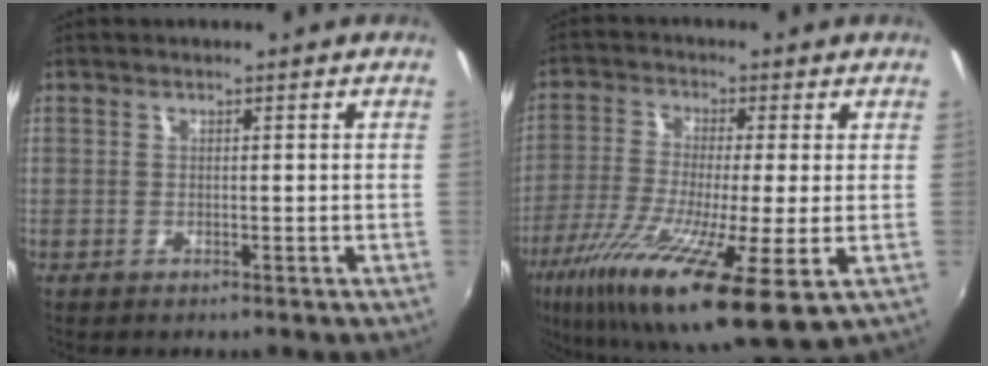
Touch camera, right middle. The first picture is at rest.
{"total": 18.0, "force": [-7.2, 2.6, 16.3], "torque": [-0.326, -0.060, -0.135]}